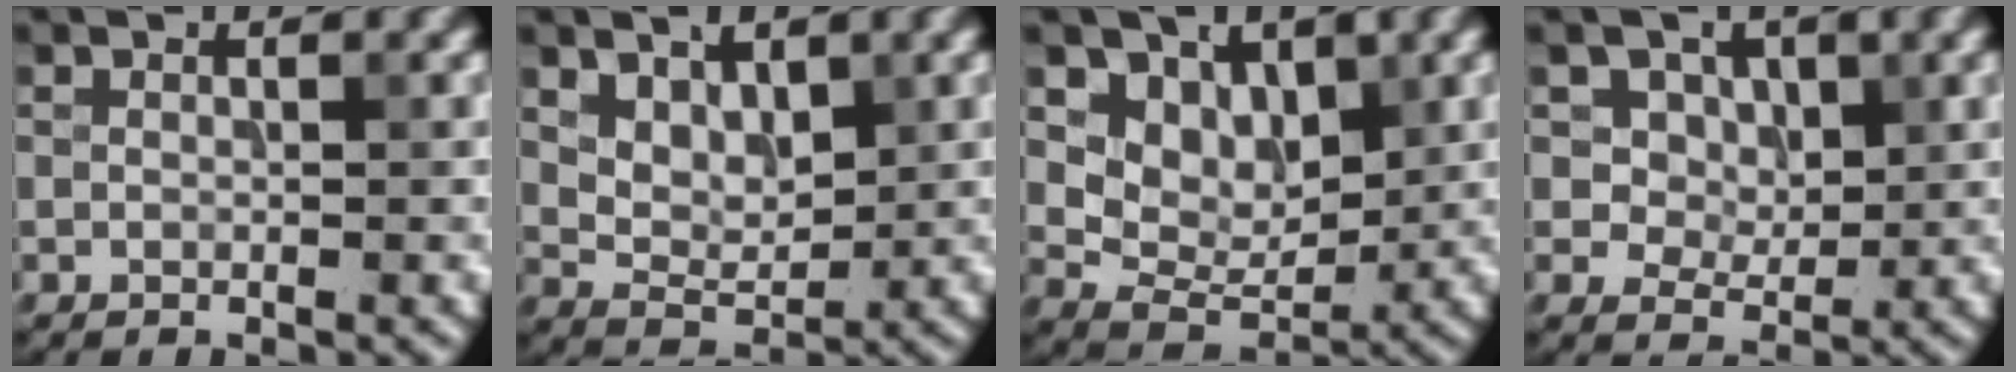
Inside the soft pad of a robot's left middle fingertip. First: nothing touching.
{"total": 4.1, "force": [2.2, 2.6, 2.4], "torque": [-0.059, -0.010, 0.054]}
{"total": 5.1, "force": [2.2, 3.7, 2.8], "torque": [-0.049, -0.014, 0.032]}
{"total": 6.5, "force": [3.2, 4.6, 3.3], "torque": [-0.067, -0.002, 0.045]}